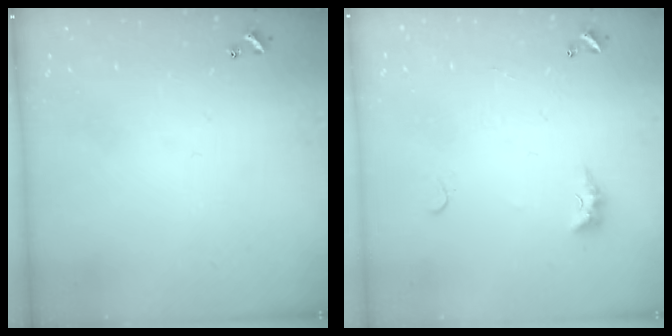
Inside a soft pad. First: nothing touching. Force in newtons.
{"total": 0.8, "press": 0.7, "slide": 0.4}